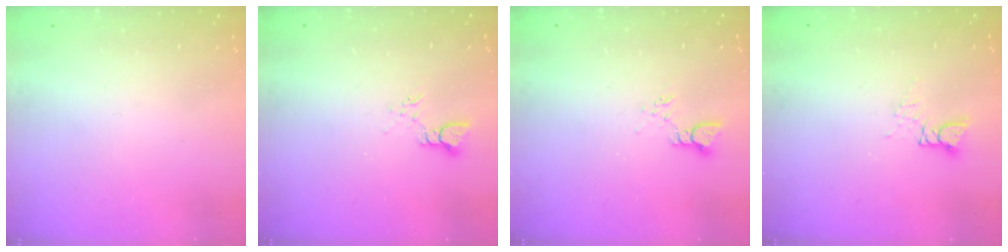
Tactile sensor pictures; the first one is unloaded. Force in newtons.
{"total": 2.3, "press": 2.3, "slide": 0.1}
{"total": 2.3, "press": 2.3, "slide": 0.1}
{"total": 3.9, "press": 3.9, "slide": 0.2}